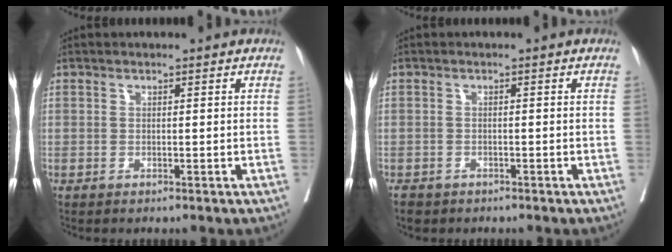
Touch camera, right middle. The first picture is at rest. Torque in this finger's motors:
{"motor_torque": [0.28, -0.40, -0.02, 0.03]}